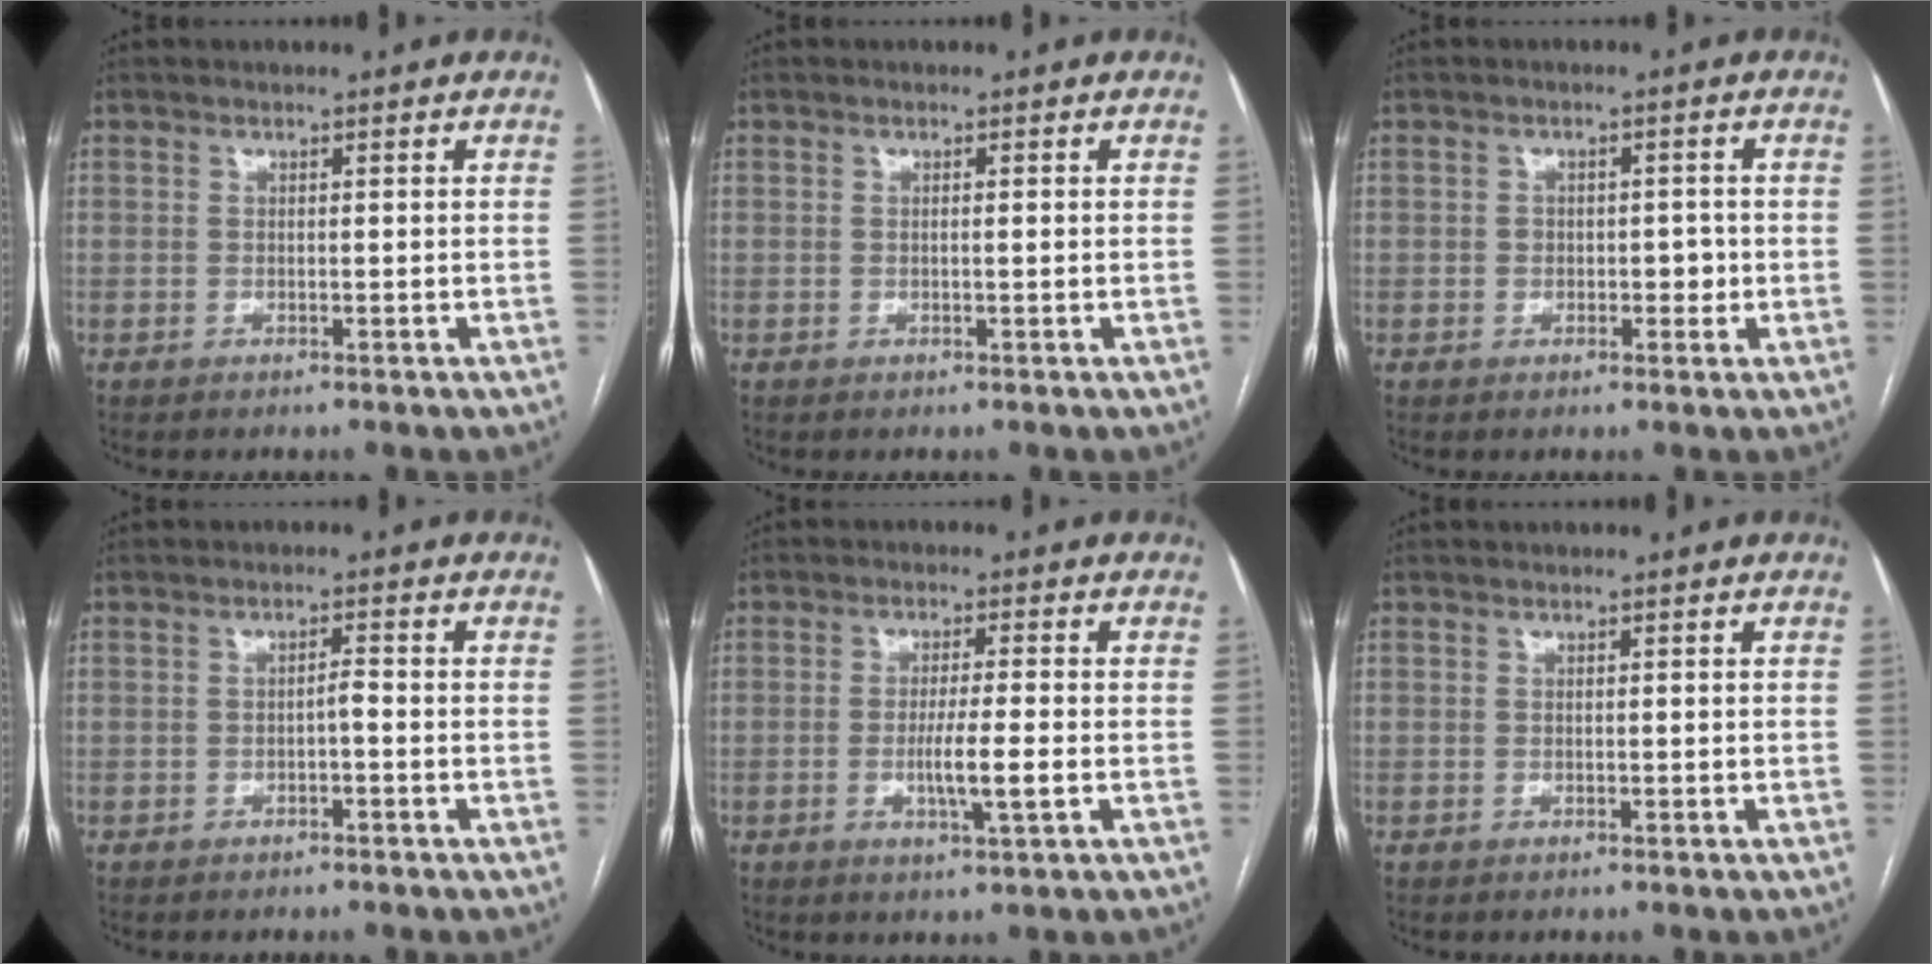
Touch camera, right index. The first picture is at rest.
{"total": 0.7, "force": [0.1, 0.0, 0.6], "torque": [-0.012, 0.001, 0.002]}
{"total": 2.9, "force": [-0.5, 2.0, 2.0], "torque": [-0.023, 0.009, -0.003]}
{"total": 1.4, "force": [-0.6, 0.2, 1.2], "torque": [-0.018, 0.003, -0.010]}
{"total": 5.4, "force": [-1.3, -0.1, 5.2], "torque": [-0.096, -0.010, -0.022]}
{"total": 0.0}